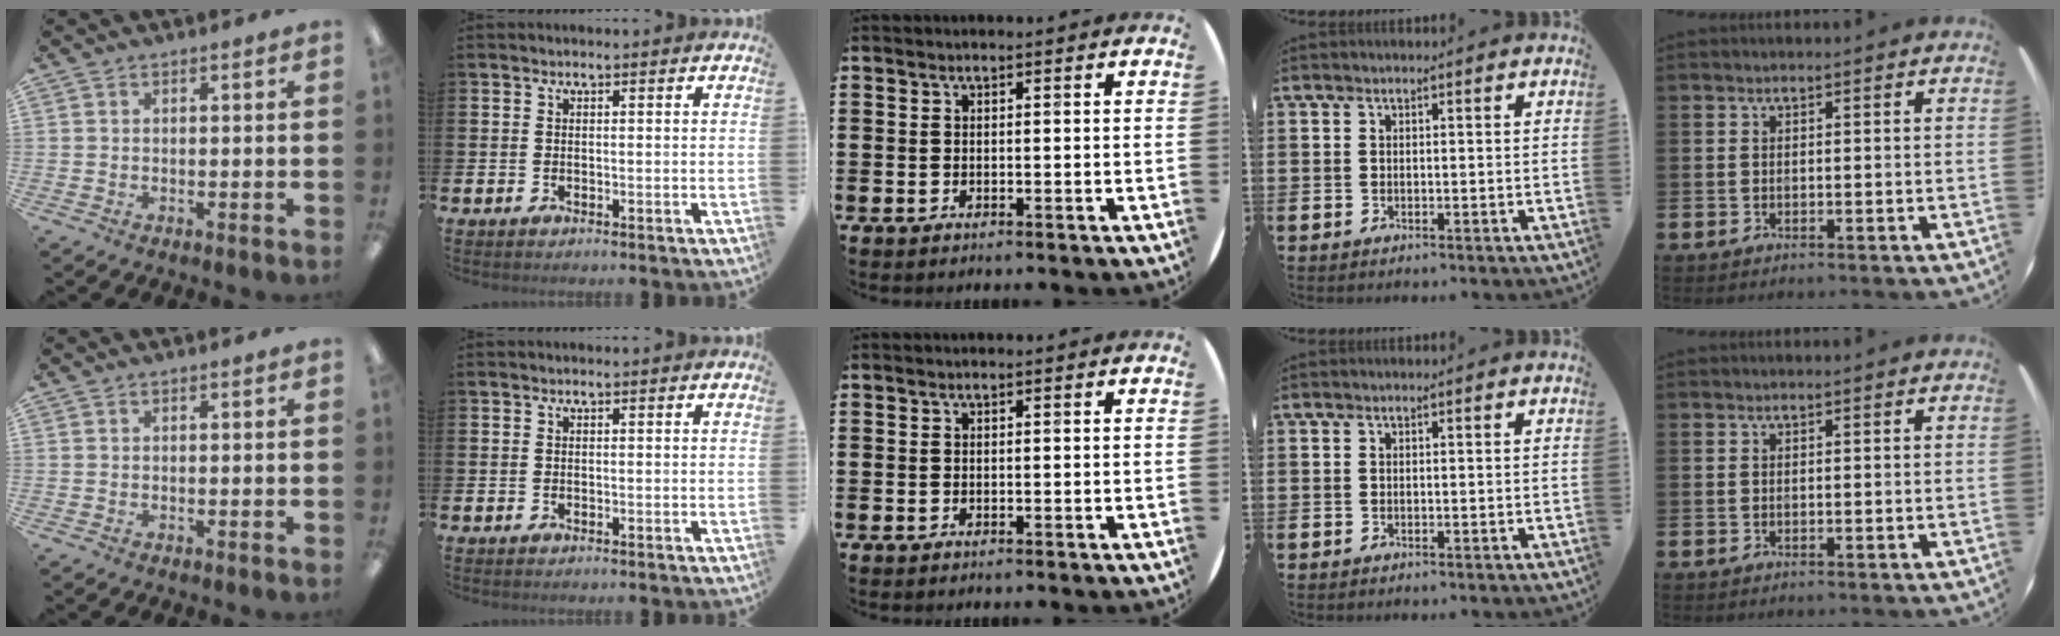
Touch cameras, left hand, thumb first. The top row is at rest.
{}